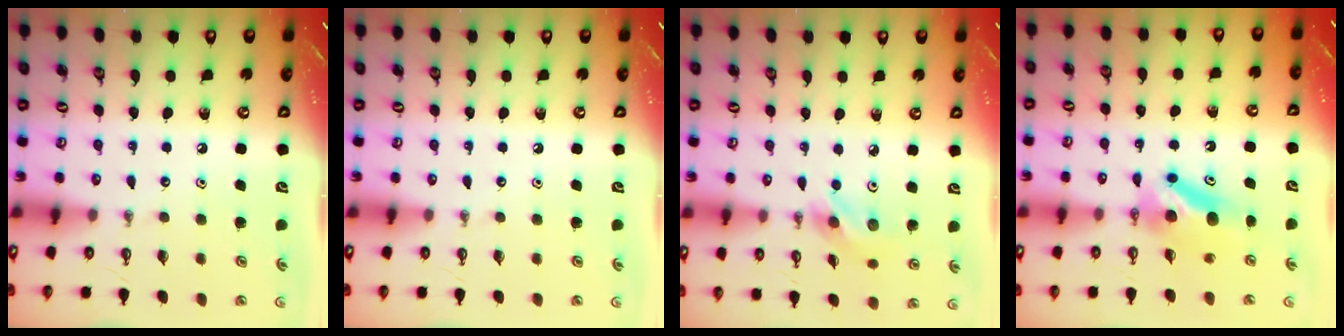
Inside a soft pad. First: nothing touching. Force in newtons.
{"total": 0.0}
{"total": 6.7, "press": 6.7, "slide": 0.6}
{"total": 8.0, "press": 6.6, "slide": 4.5}